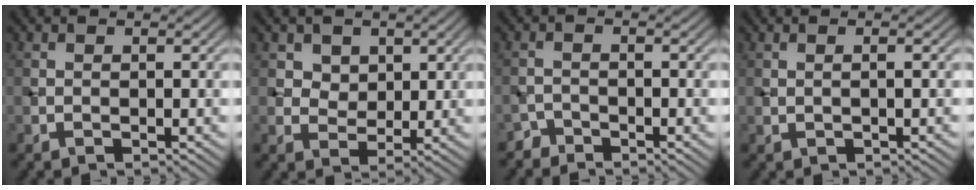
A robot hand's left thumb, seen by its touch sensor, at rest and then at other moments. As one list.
[{"total": 4.1, "force": [2.3, 3.1, 1.5], "torque": [-0.049, -0.019, 0.057]}, {"total": 1.7, "force": [-1.6, 0.5, -0.2], "torque": [0.008, 0.002, -0.037]}, {"total": 1.3, "force": [0.1, 0.2, 1.3], "torque": [-0.023, 0.003, 0.000]}]